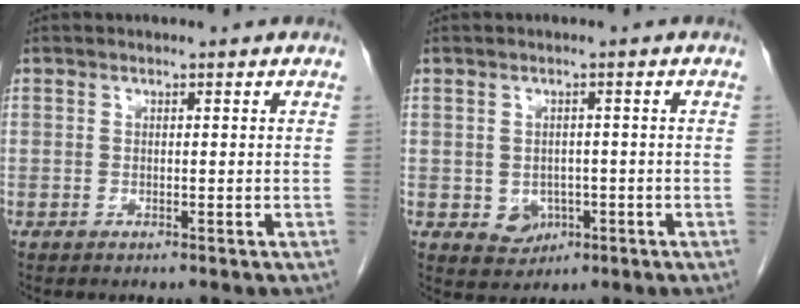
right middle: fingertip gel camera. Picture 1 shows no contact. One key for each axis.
{"total": 3.6, "fx": -1.0, "fy": 3.1, "fz": 1.7, "tx": -0.020, "ty": 0.002, "tz": -0.003}